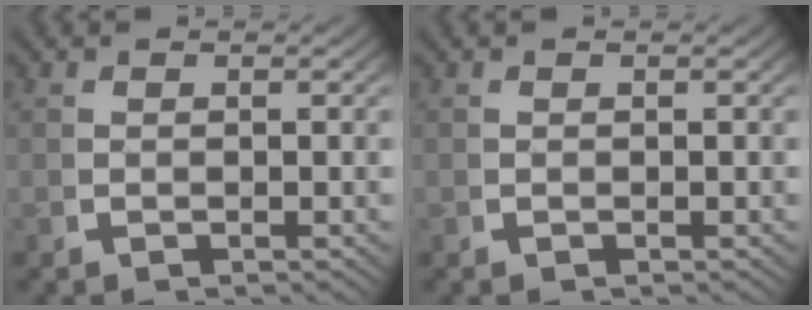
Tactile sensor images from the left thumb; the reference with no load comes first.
{"total": 0.0}